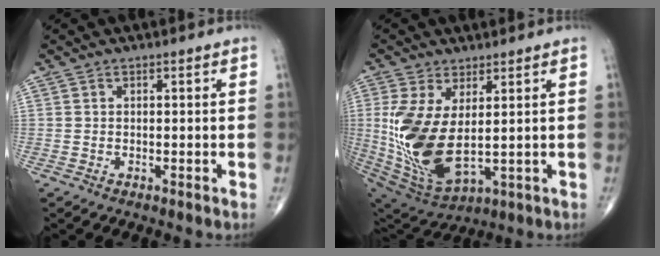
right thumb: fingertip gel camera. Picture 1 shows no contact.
{"total": 15.9, "force": [1.2, 7.7, 13.8], "torque": [-0.298, -0.025, 0.049]}